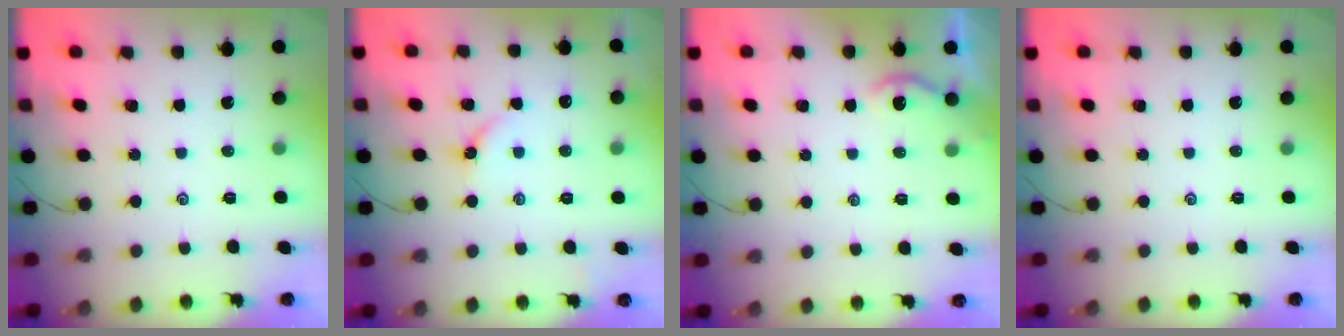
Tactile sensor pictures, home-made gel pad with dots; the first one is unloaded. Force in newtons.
{"total": 2.7, "press": 2.6, "slide": 0.6}
{"total": 3.4, "press": 3.4, "slide": 0.3}
{"total": 0.0}